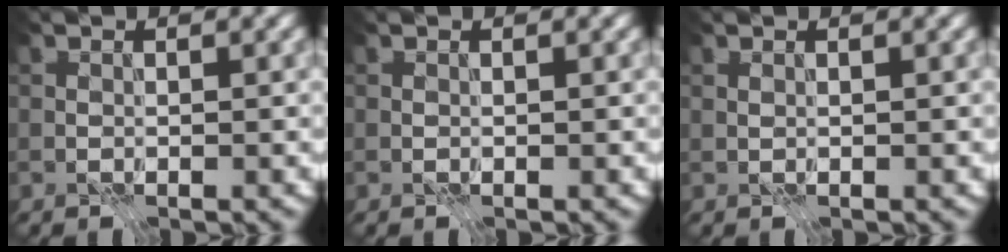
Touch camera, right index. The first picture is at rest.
{"total": 0.0}
{"total": 0.0}